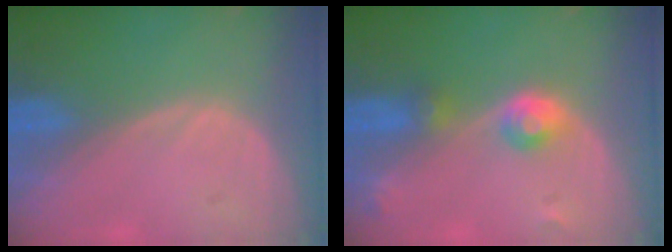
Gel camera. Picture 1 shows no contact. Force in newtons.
{"total": 4.2, "press": 4.0, "slide": 1.4}